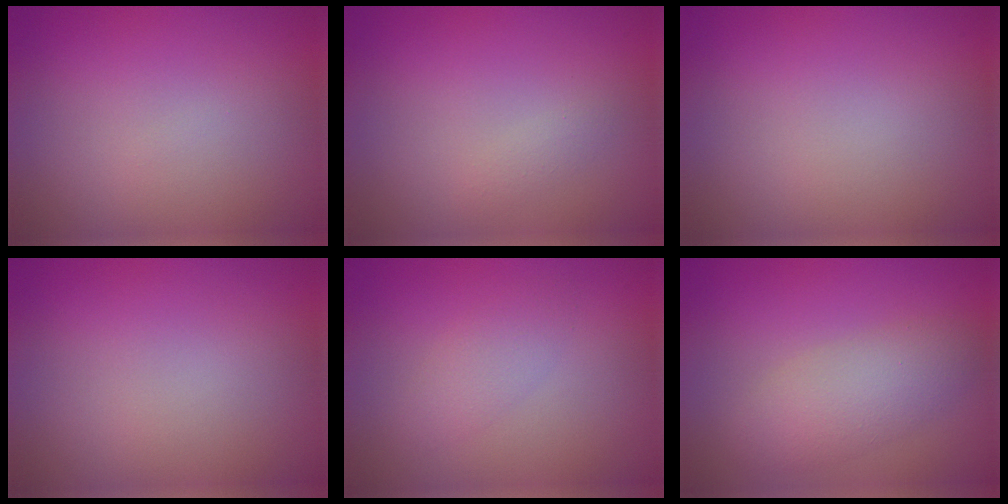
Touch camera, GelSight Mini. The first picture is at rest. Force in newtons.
{"total": 0.7, "press": 0.7, "slide": 0.1}
{"total": 0.0}
{"total": 0.0}
{"total": 1.8, "press": 1.8, "slide": 0.2}
{"total": 3.5, "press": 3.5, "slide": 0.3}